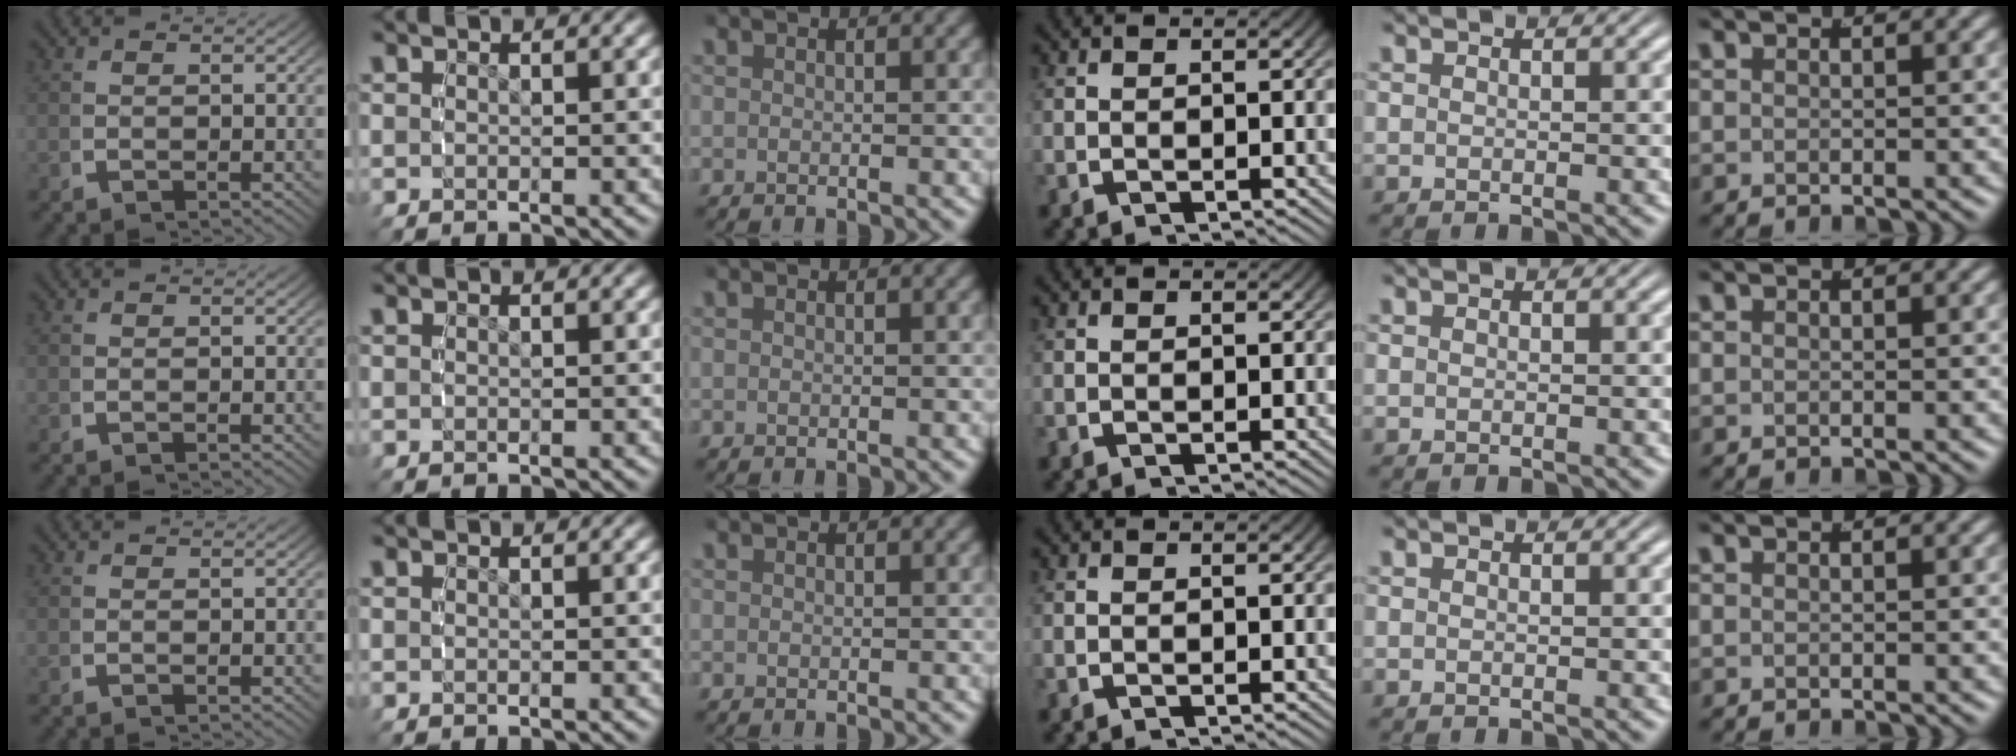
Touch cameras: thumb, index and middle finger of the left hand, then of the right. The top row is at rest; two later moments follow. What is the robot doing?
{"motion": "reach", "object": "glasses case"}